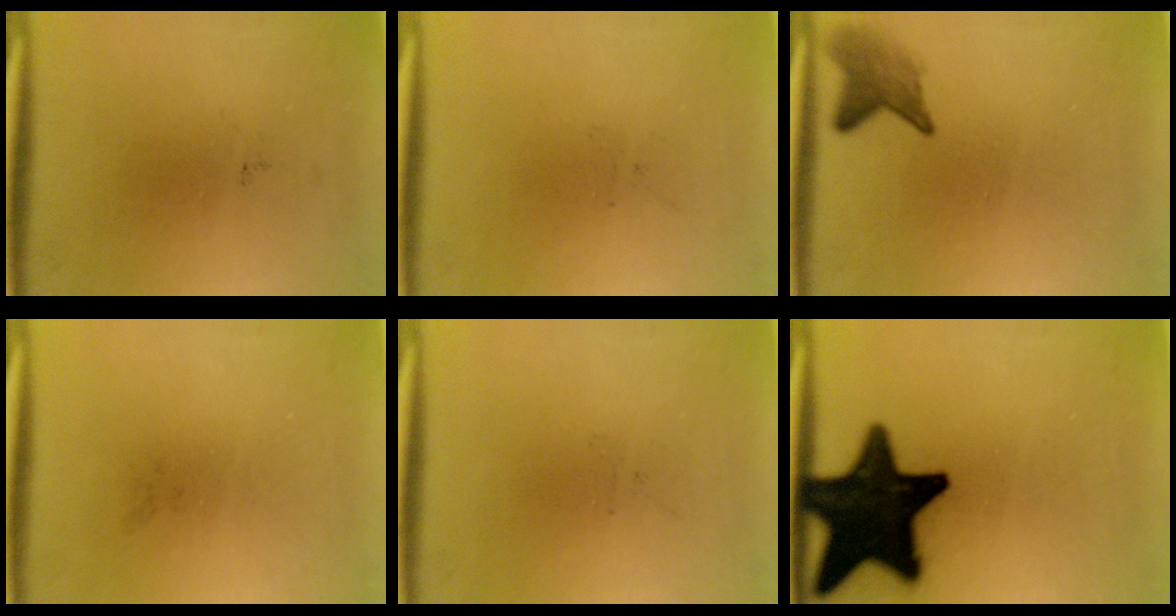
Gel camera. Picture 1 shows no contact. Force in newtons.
{"total": 0.0}
{"total": 2.9}
{"total": 0.0}
{"total": 0.0}
{"total": 19.7}